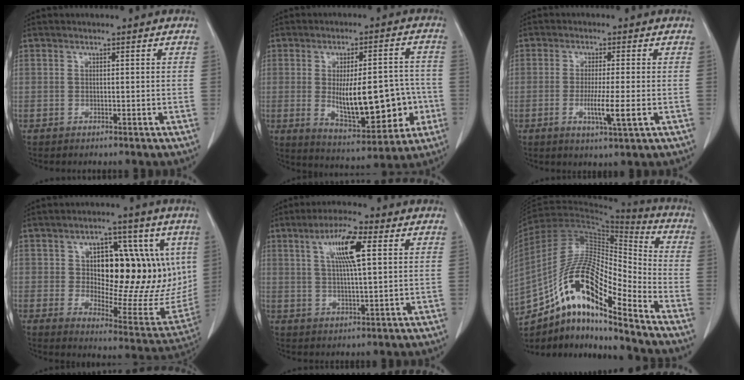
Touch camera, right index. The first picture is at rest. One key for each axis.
{"total": 15.2, "fx": -2.2, "fy": 5.3, "fz": 14.1, "tx": -0.211, "ty": 0.006, "tz": -0.017}
{"total": 5.4, "fx": -1.4, "fy": -0.2, "fz": 5.2, "tx": -0.097, "ty": -0.014, "tz": -0.023}
{"total": 21.2, "fx": 4.4, "fy": 10.4, "fz": 17.9, "tx": -0.258, "ty": 0.014, "tz": 0.079}
{"total": 8.3, "fx": 3.0, "fy": 0.9, "fz": 7.7, "tx": -0.143, "ty": 0.007, "tz": 0.053}
{"total": 18.0, "fx": -11.3, "fy": 3.3, "fz": 13.6, "tx": -0.259, "ty": 0.024, "tz": -0.196}